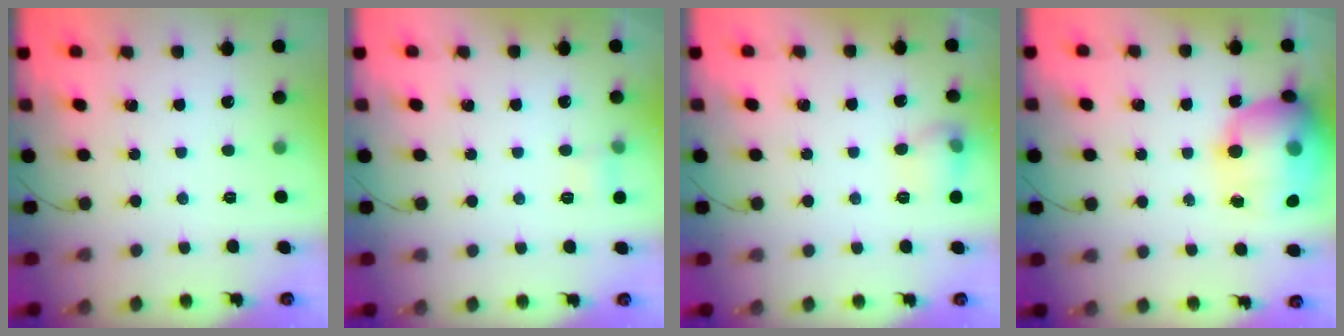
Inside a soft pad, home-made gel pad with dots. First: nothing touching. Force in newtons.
{"total": 4.3, "press": 4.1, "slide": 1.3}
{"total": 8.3, "press": 8.2, "slide": 1.0}
{"total": 22.1, "press": 21.7, "slide": 3.9}